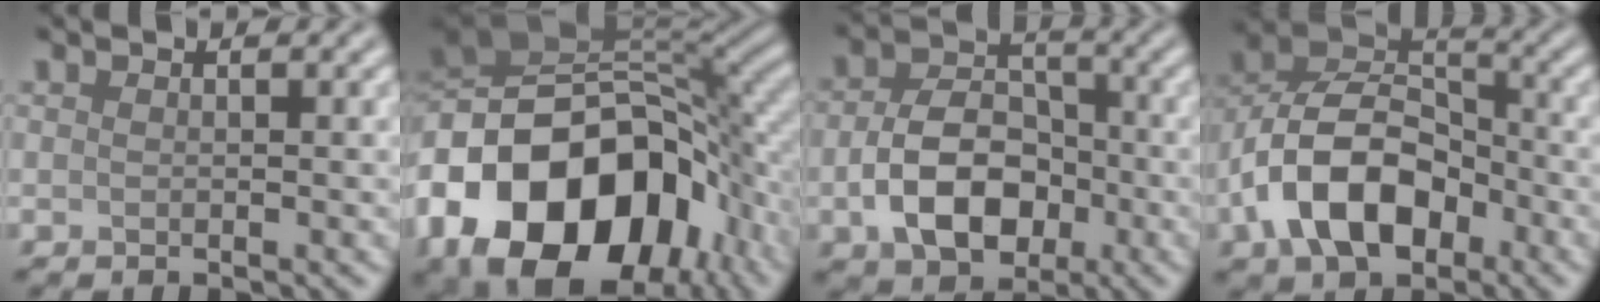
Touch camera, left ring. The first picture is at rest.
{"total": 18.3, "force": [-5.9, 12.4, 12.0], "torque": [-0.223, -0.003, -0.103]}
{"total": 7.1, "force": [-2.0, 4.8, 4.8], "torque": [-0.089, -0.001, -0.036]}
{"total": 9.9, "force": [-4.1, 6.1, 6.7], "torque": [-0.128, 0.011, -0.088]}